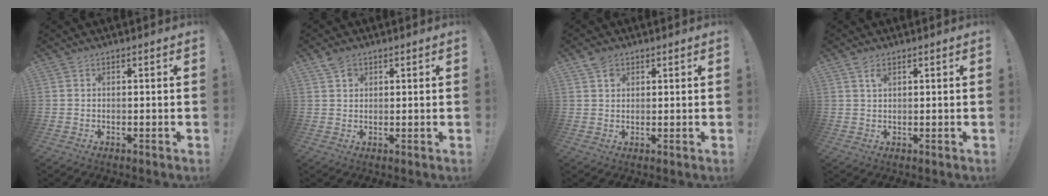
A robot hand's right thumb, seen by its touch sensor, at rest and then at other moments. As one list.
[{"total": 3.2, "force": [1.9, 2.2, 1.2], "torque": [-0.015, -0.004, 0.034]}, {"total": 3.4, "force": [2.1, 2.3, 1.1], "torque": [-0.014, -0.006, 0.038]}, {"total": 2.5, "force": [1.5, 1.2, 1.6], "torque": [-0.021, -0.003, 0.024]}]